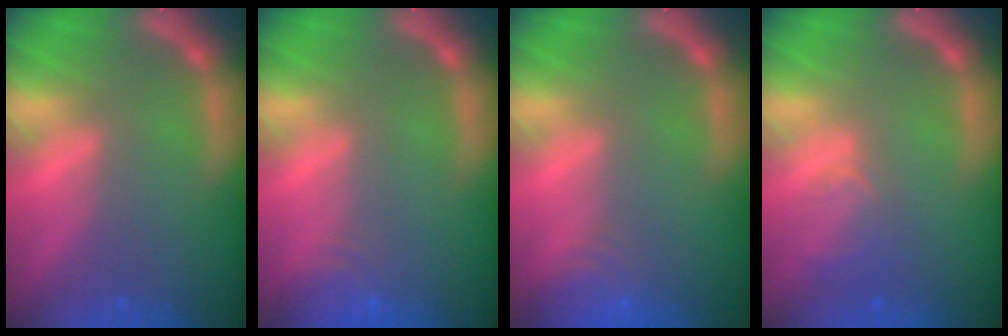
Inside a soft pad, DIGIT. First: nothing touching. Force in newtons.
{"total": 3.0}
{"total": 4.0}
{"total": 2.5}